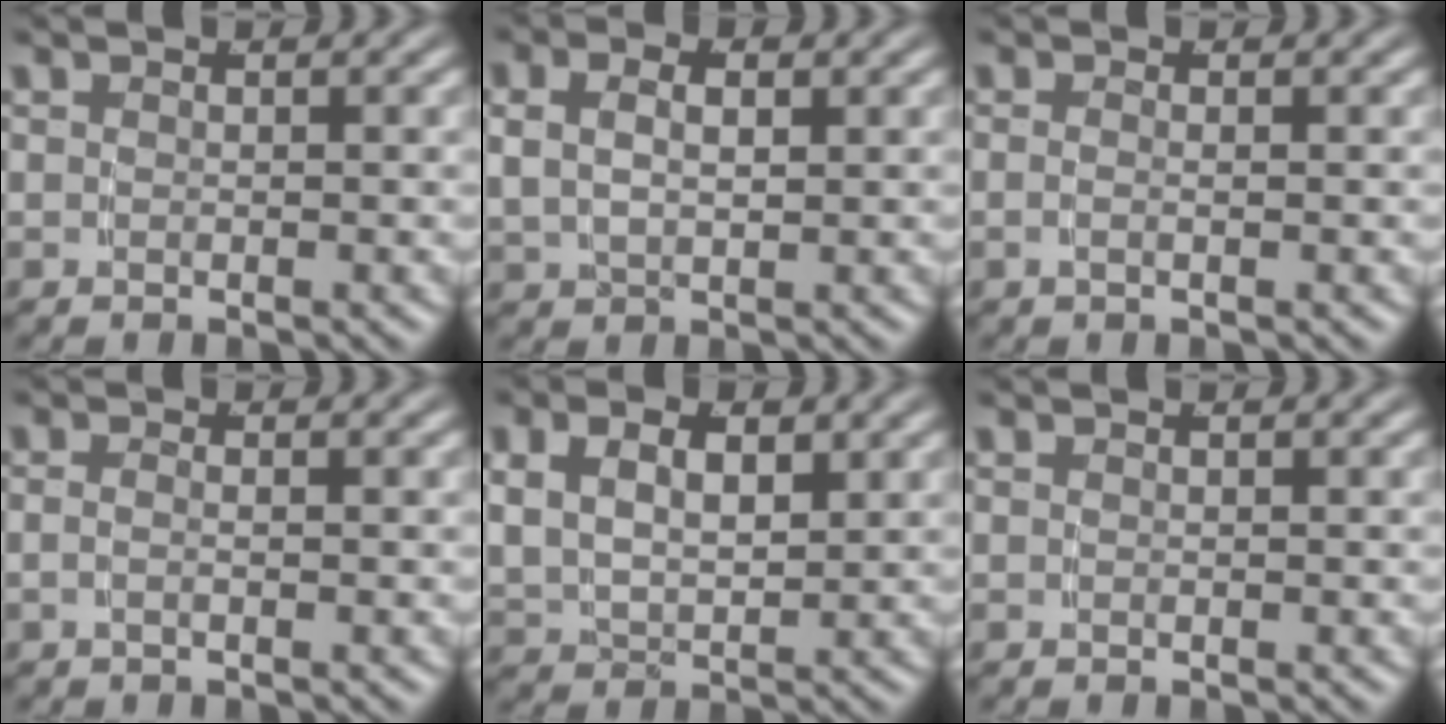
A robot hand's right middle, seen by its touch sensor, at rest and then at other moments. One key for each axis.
{"total": 3.6, "fx": 1.1, "fy": 2.3, "fz": 2.5, "tx": -0.044, "ty": 0.003, "tz": 0.020}
{"total": 0.8, "fx": -0.3, "fy": -0.1, "fz": 0.8, "tx": -0.018, "ty": -0.005, "tz": -0.004}
{"total": 1.1, "fx": -0.4, "fy": 0.1, "fz": 1.0, "tx": -0.019, "ty": -0.002, "tz": -0.008}
{"total": 6.4, "fx": 1.6, "fy": 4.9, "fz": 3.8, "tx": -0.070, "ty": 0.001, "tz": 0.024}
{"total": 0.0}